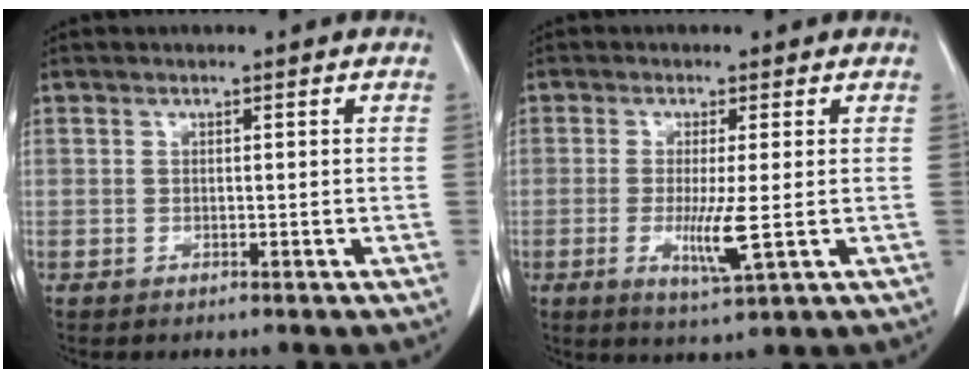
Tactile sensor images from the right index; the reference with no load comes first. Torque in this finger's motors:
{"motor_torque": [1.47, 0.01, 0.71, 0.18]}